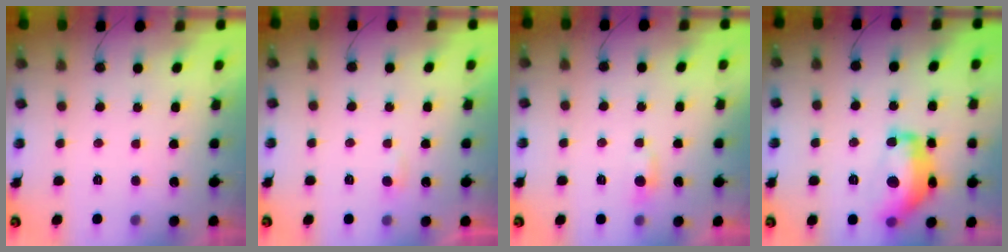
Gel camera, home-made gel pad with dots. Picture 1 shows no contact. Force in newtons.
{"total": 2.2, "press": 2.2, "slide": 0.2}
{"total": 3.3, "press": 3.3, "slide": 0.4}
{"total": 14.9, "press": 14.9, "slide": 1.1}